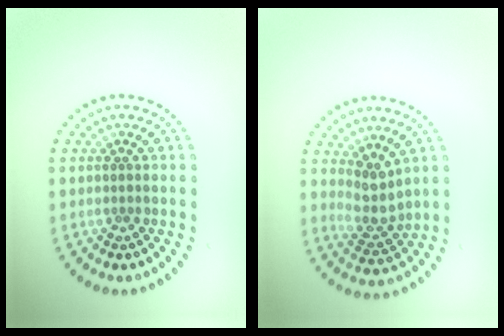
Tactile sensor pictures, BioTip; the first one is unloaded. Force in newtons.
{"total": 2.9, "press": 2.4, "slide": 1.7}